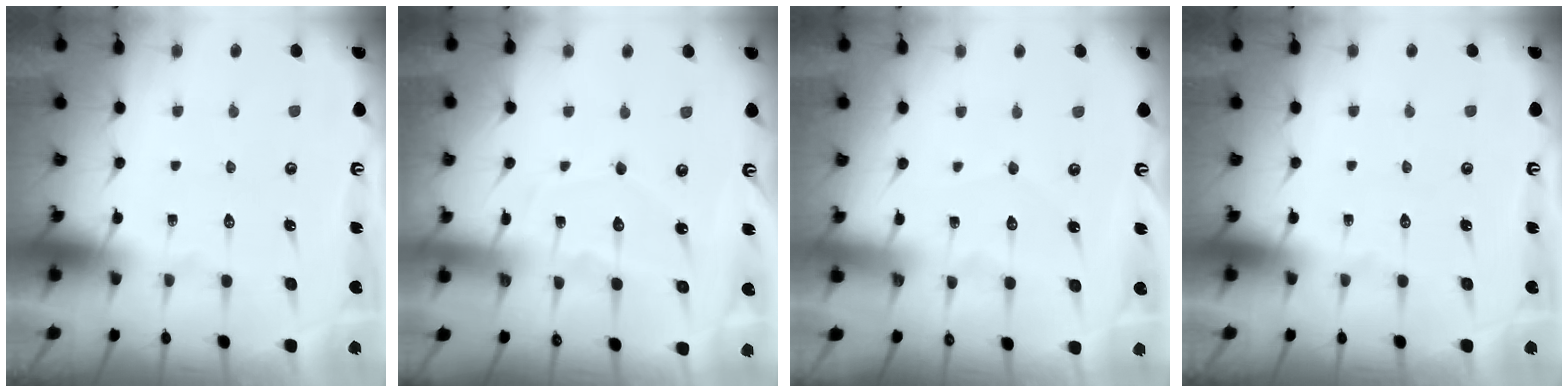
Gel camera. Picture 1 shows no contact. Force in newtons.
{"total": 5.2, "press": 5.2, "slide": 0.5}
{"total": 3.6, "press": 3.6, "slide": 0.4}
{"total": 0.0}